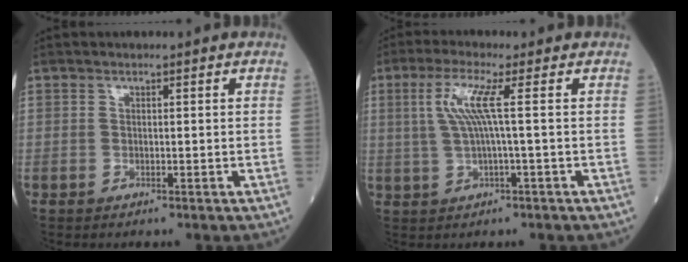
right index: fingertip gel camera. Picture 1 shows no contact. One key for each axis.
{"total": 5.4, "fx": 1.0, "fy": -0.6, "fz": 5.3, "tx": -0.118, "ty": 0.011, "tz": 0.024}